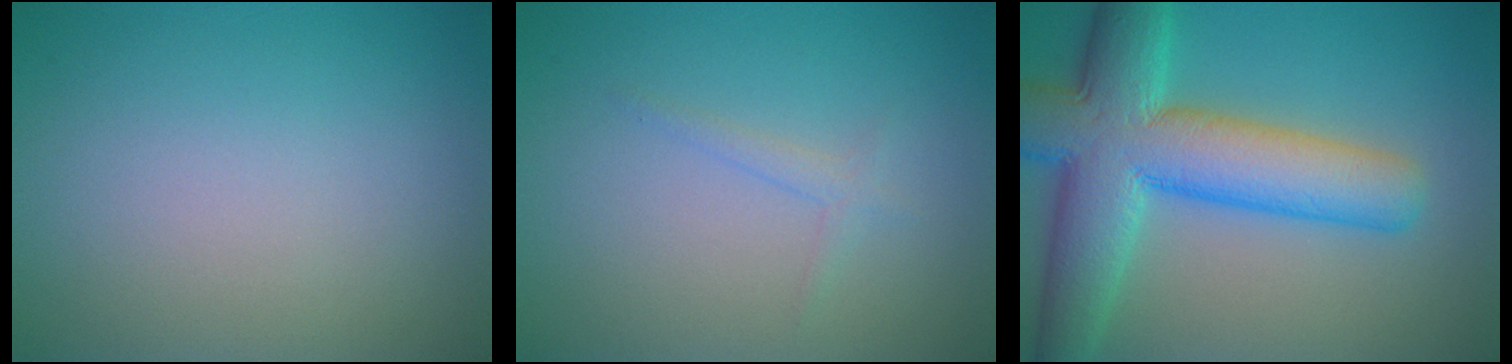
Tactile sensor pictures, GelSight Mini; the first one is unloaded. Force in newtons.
{"total": 1.0, "press": 1.0, "slide": 0.1}
{"total": 11.0, "press": 11.0, "slide": 0.5}